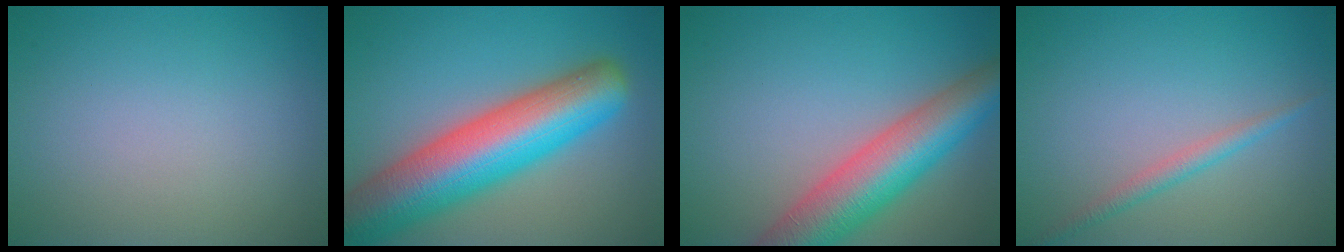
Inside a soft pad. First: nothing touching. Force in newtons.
{"total": 12.3, "press": 12.3, "slide": 0.5}
{"total": 8.7, "press": 8.7, "slide": 0.3}
{"total": 1.6, "press": 1.6, "slide": 0.1}